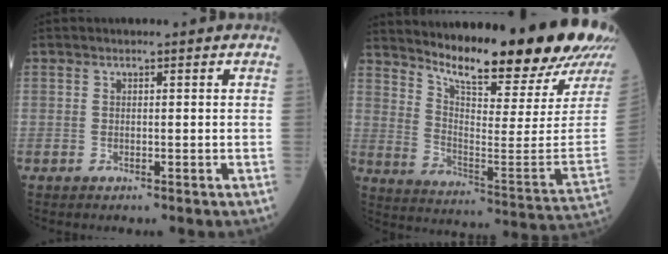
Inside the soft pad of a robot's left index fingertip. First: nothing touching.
{"total": 22.2, "force": [19.1, 0.5, 11.5], "torque": [-0.194, -0.091, 0.271]}